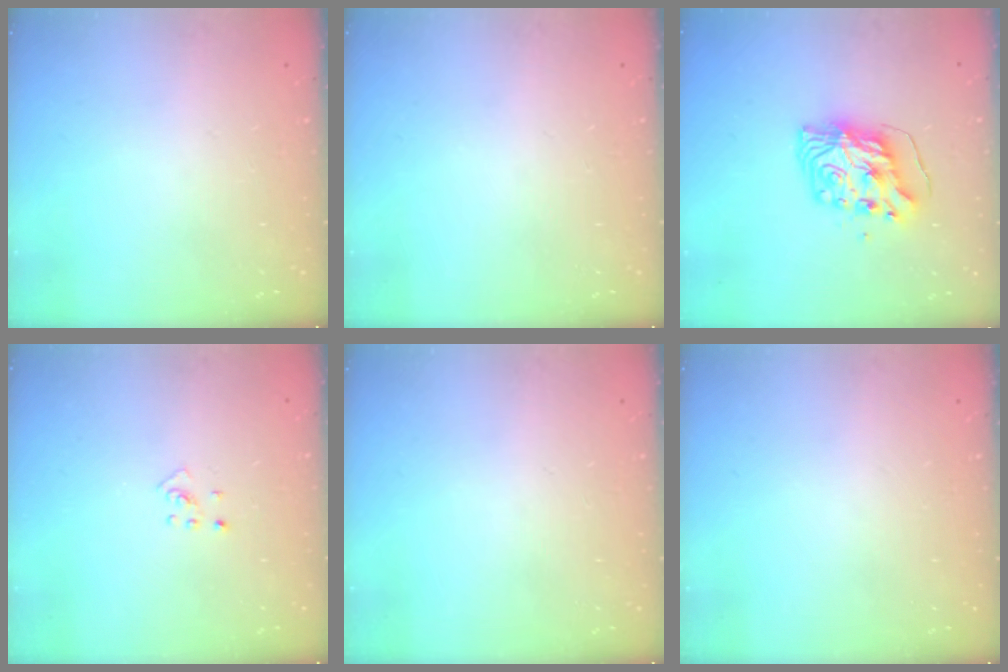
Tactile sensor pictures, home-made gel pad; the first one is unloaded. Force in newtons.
{"total": 0.0}
{"total": 8.3, "press": 8.3, "slide": 0.9}
{"total": 2.7, "press": 2.6, "slide": 0.6}
{"total": 0.0}
{"total": 0.0}